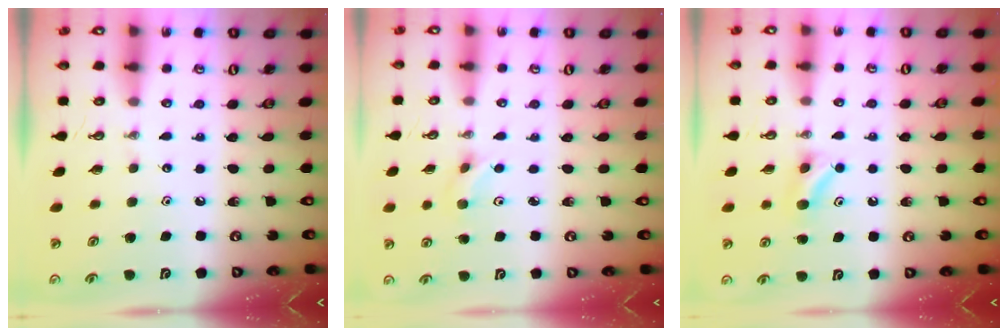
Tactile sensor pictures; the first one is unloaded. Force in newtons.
{"total": 3.8, "press": 3.7, "slide": 0.9}
{"total": 4.6, "press": 4.4, "slide": 1.3}